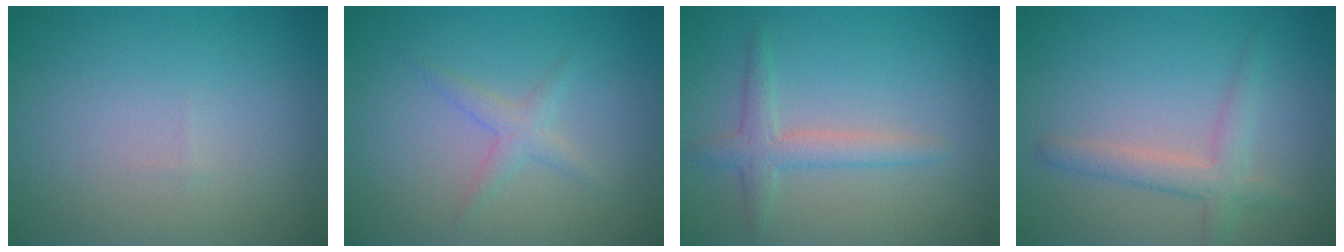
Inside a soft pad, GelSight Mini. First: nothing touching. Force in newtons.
{"total": 1.6, "press": 1.6, "slide": 0.1}
{"total": 2.4, "press": 2.4, "slide": 0.1}
{"total": 2.6, "press": 2.6, "slide": 0.1}